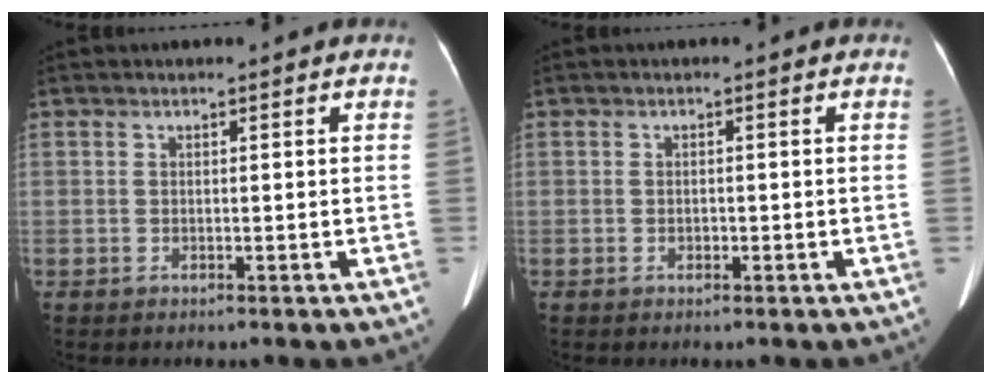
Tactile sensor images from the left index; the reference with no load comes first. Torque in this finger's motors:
{"motor_torque": [-0.17, 0.19, -0.09, -0.01]}